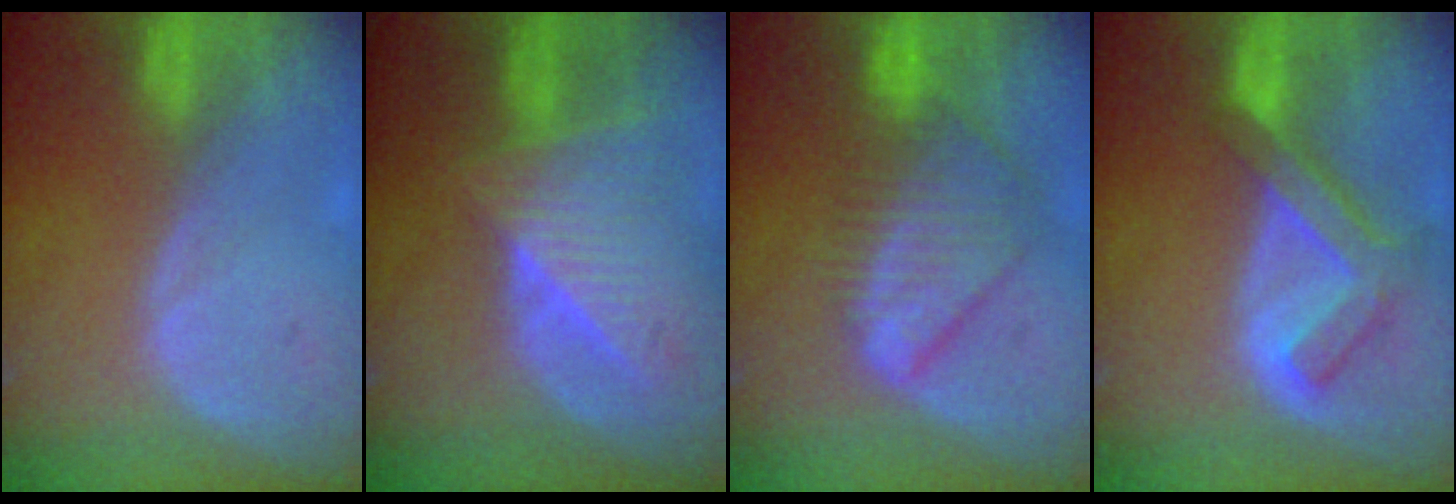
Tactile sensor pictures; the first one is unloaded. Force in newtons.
{"total": 9.0, "press": 8.0, "slide": 4.0}
{"total": 8.9, "press": 7.6, "slide": 4.5}
{"total": 7.5, "press": 6.5, "slide": 3.8}